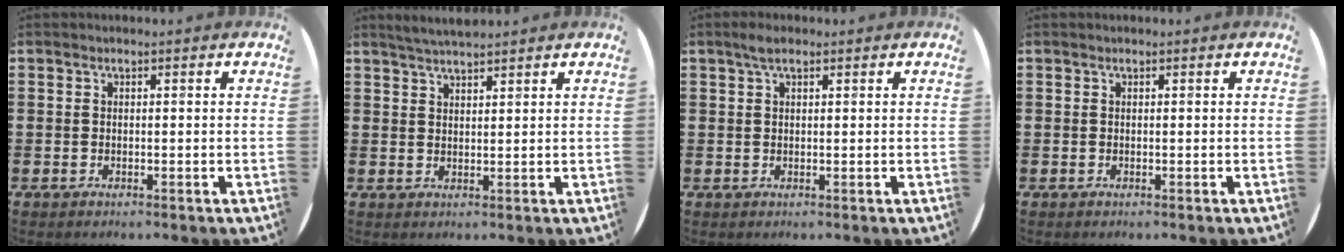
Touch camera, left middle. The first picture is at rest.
{"total": 2.9, "force": [2.8, 0.1, 0.6], "torque": [-0.017, -0.001, 0.053]}
{"total": 1.9, "force": [1.2, 0.6, 1.3], "torque": [-0.027, 0.007, 0.019]}
{"total": 0.0}